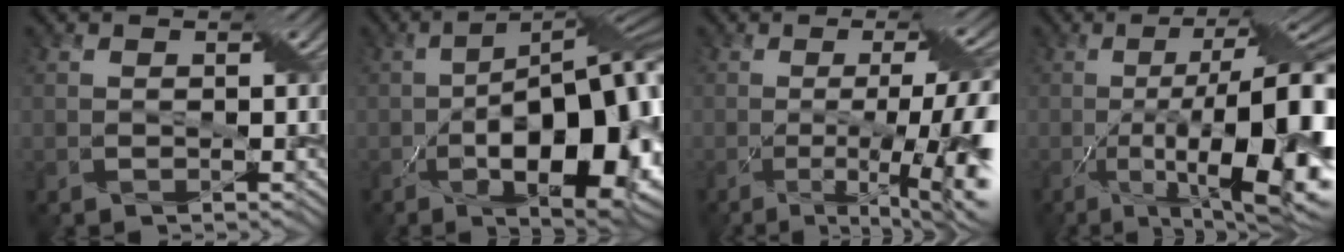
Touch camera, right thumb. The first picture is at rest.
{"total": 18.4, "force": [-4.7, 7.5, 16.2], "torque": [-0.235, -0.018, -0.064]}
{"total": 13.1, "force": [-3.3, 3.2, 12.3], "torque": [-0.168, 0.001, -0.048]}
{"total": 19.2, "force": [-4.2, 6.0, 17.7], "torque": [-0.252, -0.007, -0.061]}